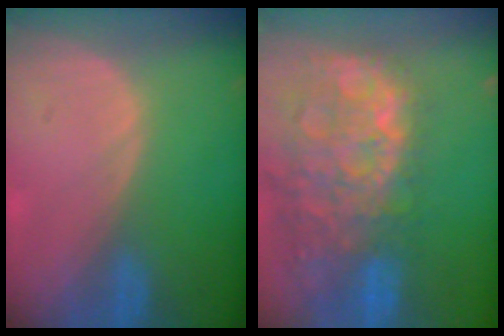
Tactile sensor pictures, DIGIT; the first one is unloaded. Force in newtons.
{"total": 15.0, "press": 12.2, "slide": 8.7}